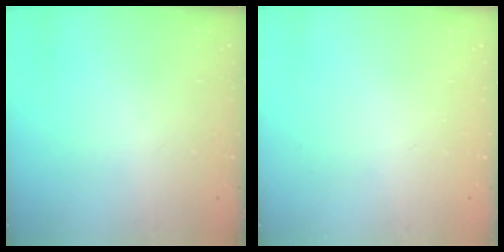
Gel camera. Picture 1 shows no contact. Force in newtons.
{"total": 0.0}